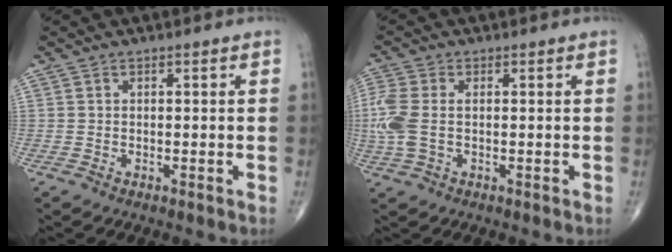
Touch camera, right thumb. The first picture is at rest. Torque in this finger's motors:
{"motor_torque": [0.24, 0.12, 0.88, 0.19, 0.10]}